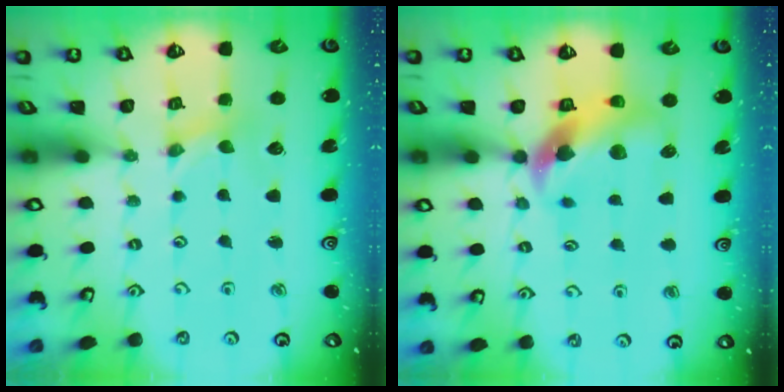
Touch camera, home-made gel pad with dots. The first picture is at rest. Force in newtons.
{"total": 11.2, "press": 11.1, "slide": 1.3}